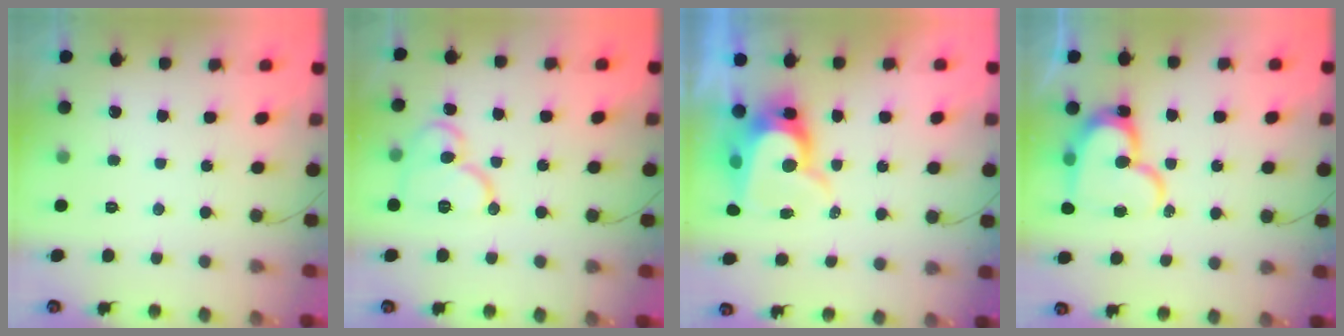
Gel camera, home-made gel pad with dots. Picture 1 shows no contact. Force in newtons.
{"total": 12.3, "press": 12.2, "slide": 1.4}
{"total": 13.3, "press": 13.3, "slide": 0.7}
{"total": 17.1, "press": 17.1, "slide": 1.7}